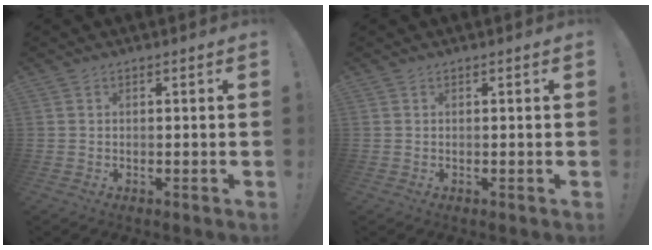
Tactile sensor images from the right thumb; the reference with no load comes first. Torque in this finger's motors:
{"motor_torque": [0.00, 0.00, 0.04, 0.07, 0.00]}